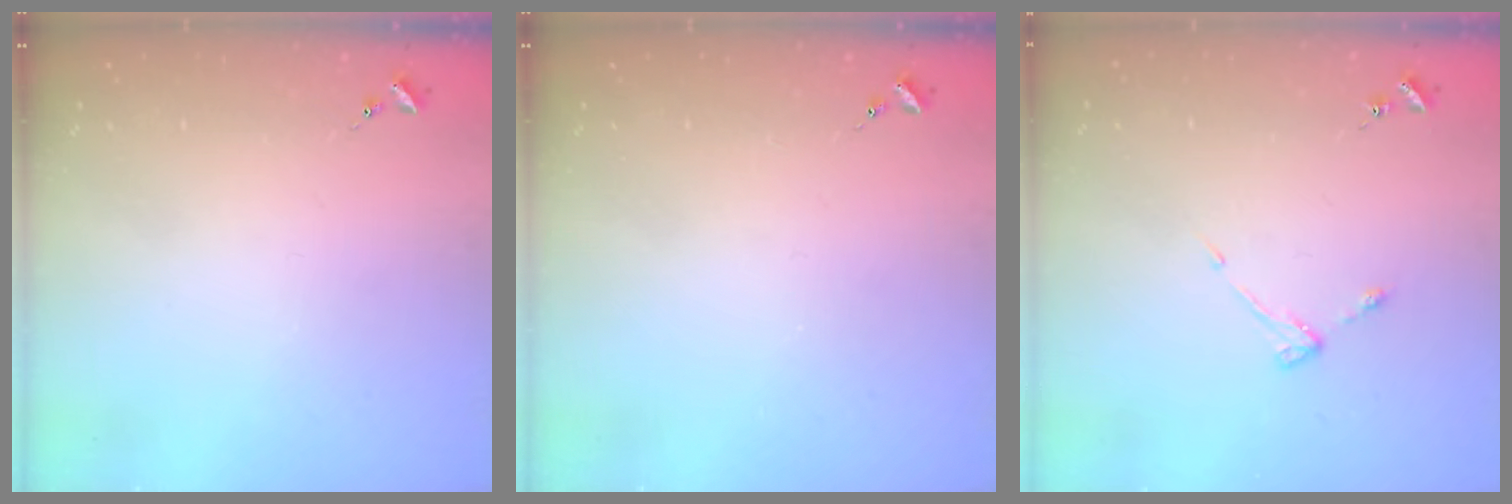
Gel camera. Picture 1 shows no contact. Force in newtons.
{"total": 0.0}
{"total": 3.2, "press": 3.1, "slide": 0.5}